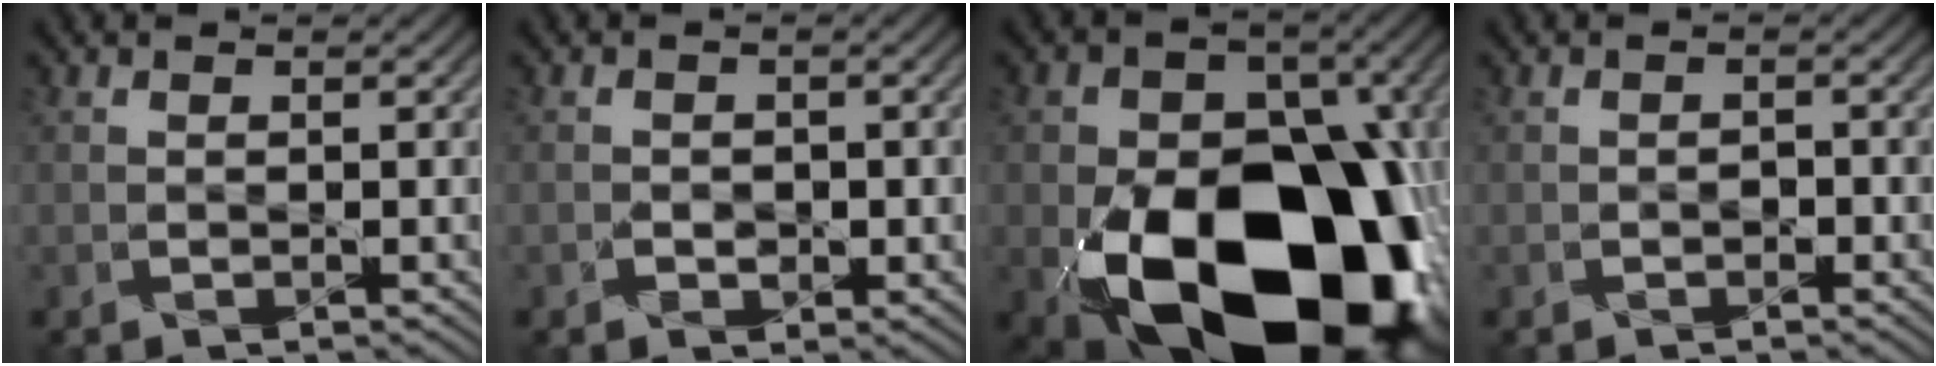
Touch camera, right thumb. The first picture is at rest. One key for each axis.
{"total": 1.2, "fx": -0.6, "fy": 1.0, "fz": 0.3, "tx": -0.007, "ty": -0.006, "tz": -0.010}
{"total": 24.0, "fx": -8.8, "fy": 16.4, "fz": 15.2, "tx": -0.243, "ty": -0.059, "tz": -0.131}
{"total": 0.8, "fx": -0.7, "fy": 0.3, "fz": 0.0, "tx": 0.001, "ty": -0.002, "tz": -0.012}